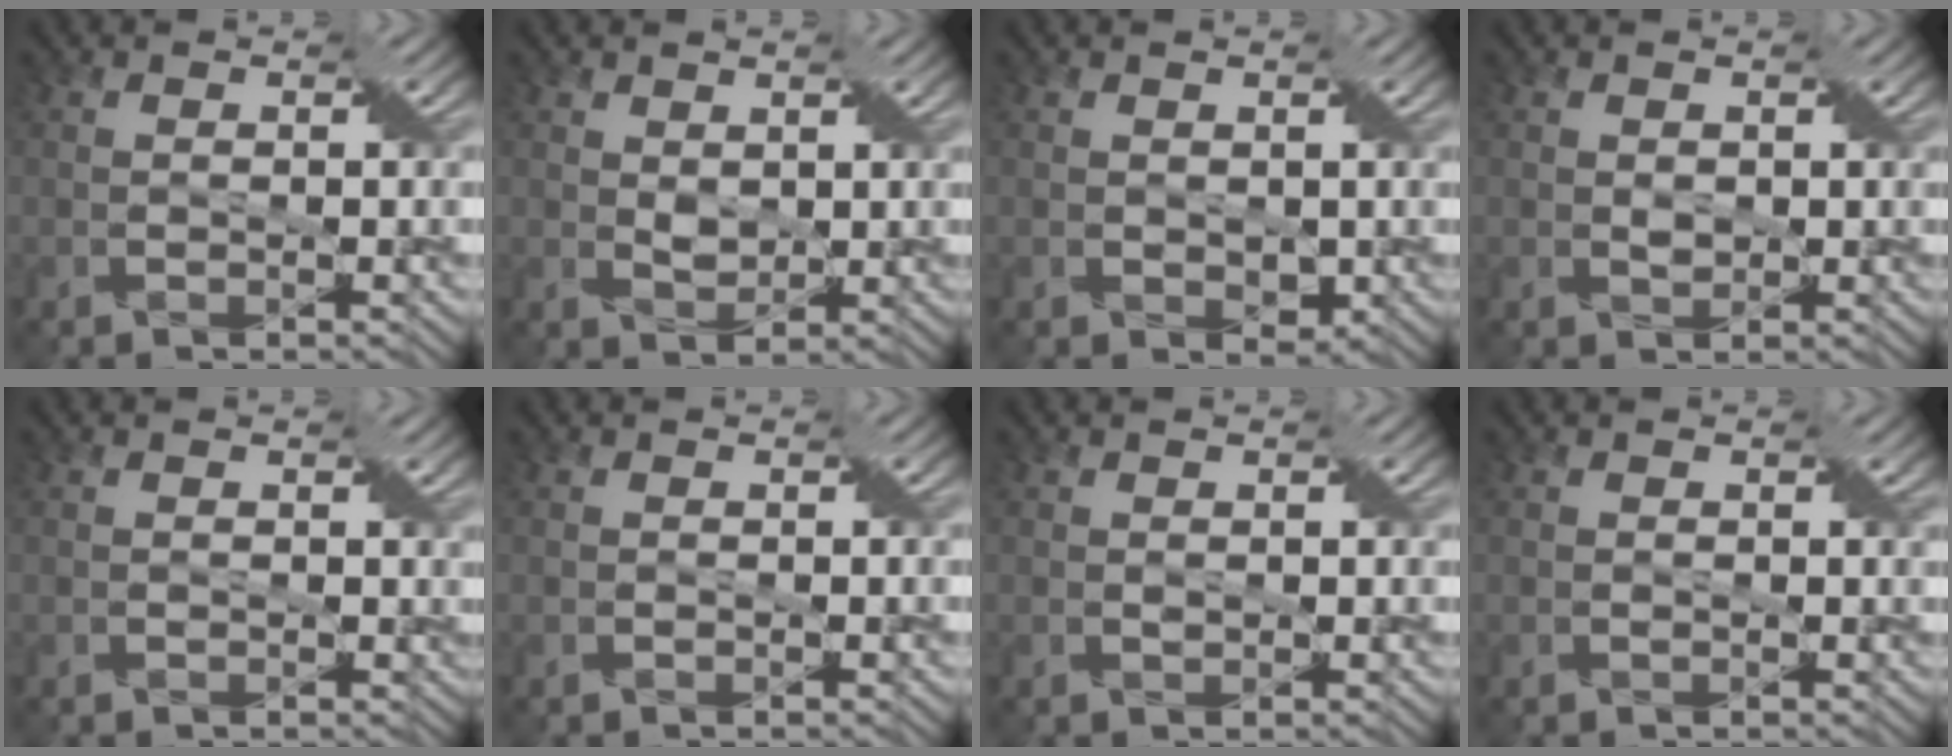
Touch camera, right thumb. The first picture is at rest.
{"total": 2.2, "force": [1.1, 1.5, 1.1], "torque": [-0.029, -0.002, 0.023]}
{"total": 1.5, "force": [0.3, 1.2, 0.8], "torque": [-0.018, -0.006, 0.009]}
{"total": 1.2, "force": [0.4, 0.9, 0.6], "torque": [-0.016, -0.003, 0.010]}
{"total": 0.7, "force": [0.3, 0.6, 0.1], "torque": [-0.008, -0.002, 0.003]}
{"total": 0.0}
{"total": 0.6, "force": [0.3, 0.5, 0.2], "torque": [-0.008, -0.001, 0.007]}
{"total": 0.5, "force": [0.3, 0.4, 0.2], "torque": [-0.002, -0.001, 0.006]}